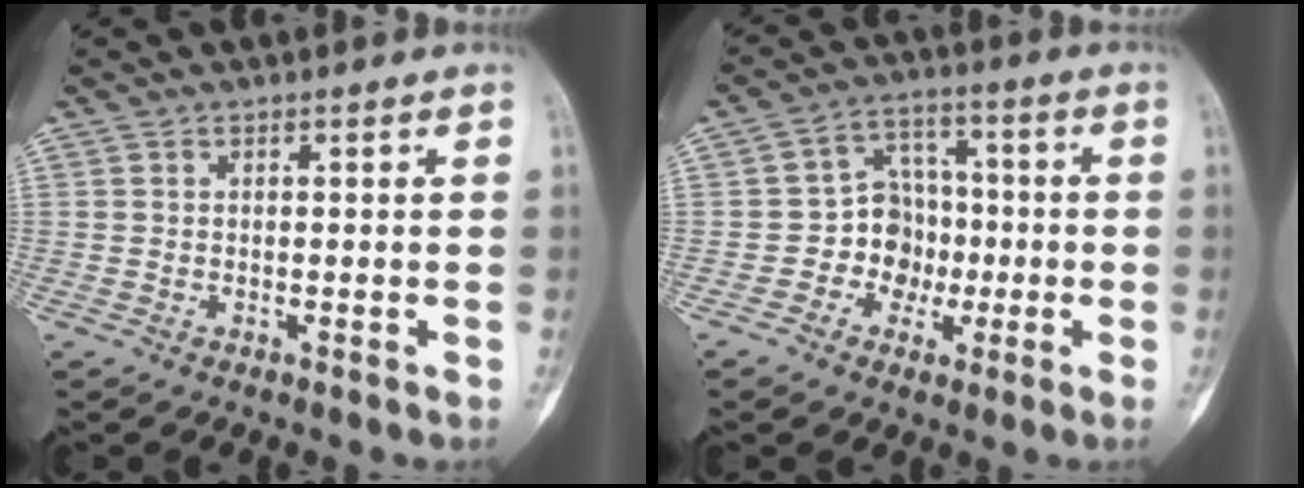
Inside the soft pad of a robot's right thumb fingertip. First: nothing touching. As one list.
[{"total": 8.8, "force": [-1.9, 7.7, 3.8], "torque": [-0.010, 0.033, -0.041]}]